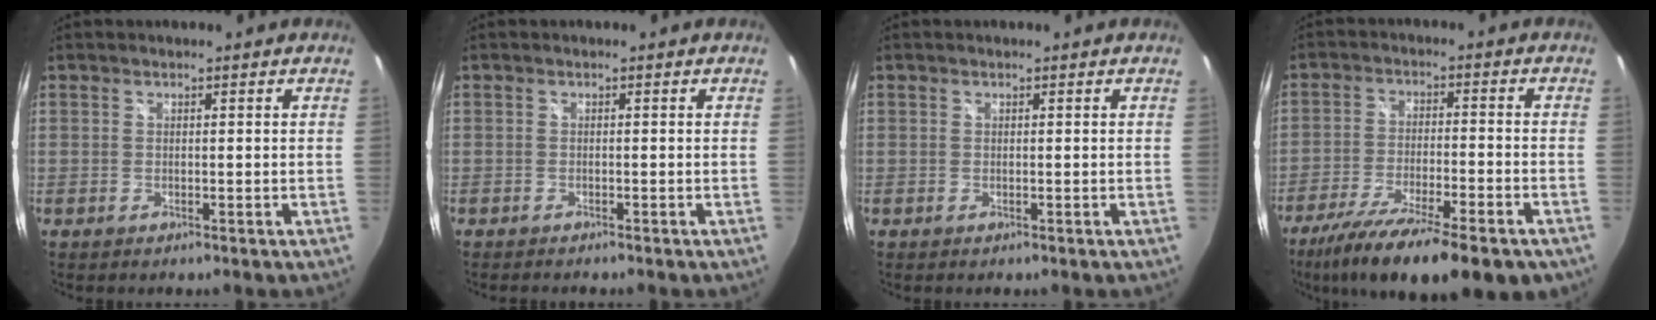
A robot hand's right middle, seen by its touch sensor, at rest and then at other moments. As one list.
[{"total": 1.6, "force": [-1.5, 0.3, 0.5], "torque": [-0.014, -0.012, -0.025]}, {"total": 0.0}, {"total": 20.4, "force": [-14.7, 5.1, 13.2], "torque": [-0.240, -0.050, -0.230]}]